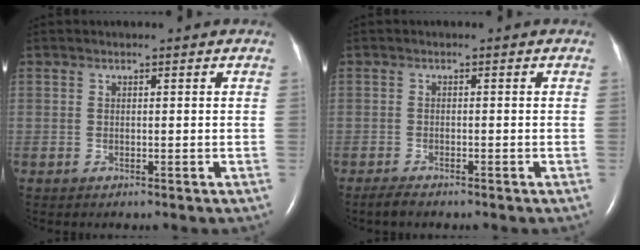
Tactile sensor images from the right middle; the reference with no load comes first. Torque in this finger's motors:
{"motor_torque": [0.14, -0.13, -0.01, 0.00]}